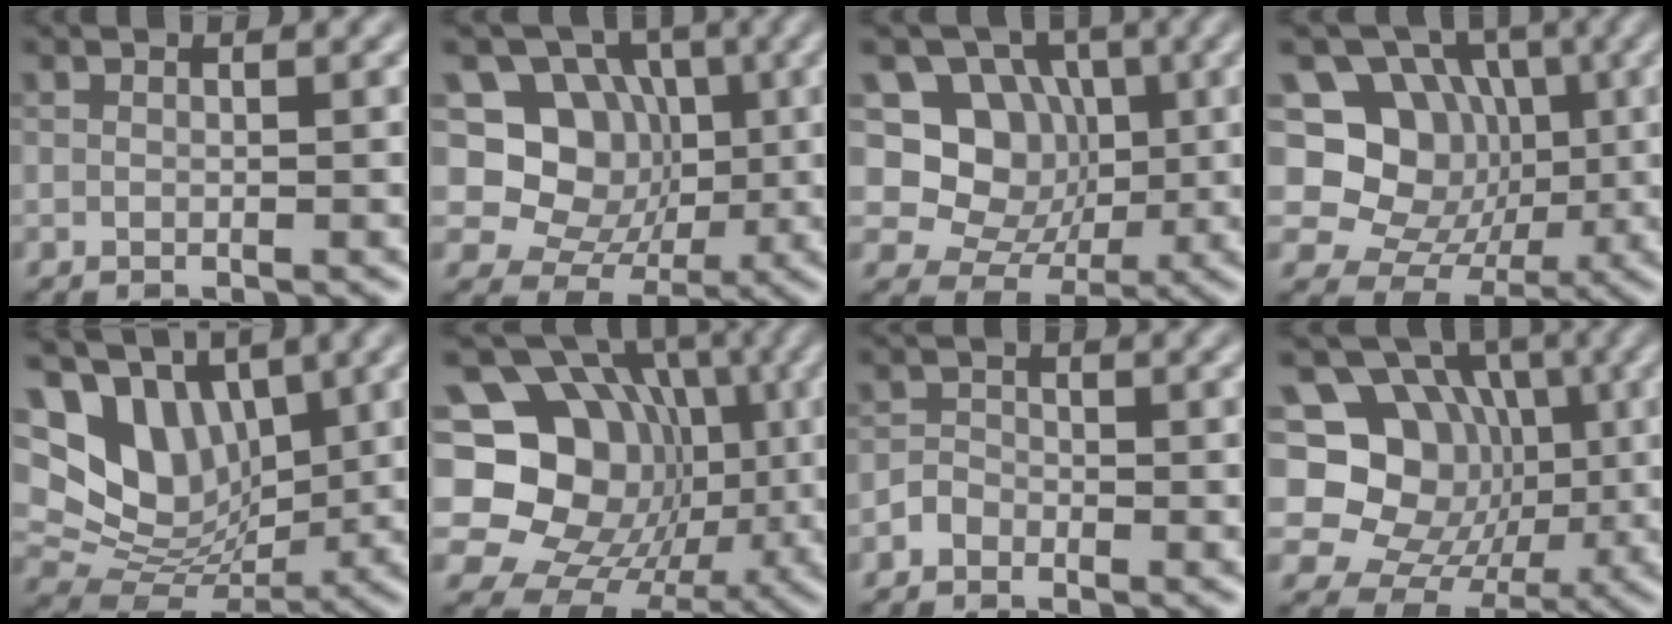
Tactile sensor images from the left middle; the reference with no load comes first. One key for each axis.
{"total": 8.9, "fx": 1.4, "fy": 7.8, "fz": 4.0, "tx": -0.062, "ty": 0.009, "tz": -0.002}
{"total": 8.0, "fx": 1.5, "fy": 7.1, "fz": 3.3, "tx": -0.044, "ty": 0.006, "tz": 0.003}
{"total": 10.6, "fx": 1.2, "fy": 9.4, "fz": 4.8, "tx": -0.067, "ty": 0.018, "tz": -0.011}
{"total": 9.7, "fx": 3.9, "fy": 6.9, "fz": 5.5, "tx": -0.106, "ty": 0.012, "tz": 0.072}
{"total": 17.5, "fx": 0.7, "fy": 15.3, "fz": 8.5, "tx": -0.138, "ty": 0.034, "tz": -0.011}
{"total": 1.2, "fx": -0.9, "fy": 0.8, "fz": 0.3, "tx": -0.001, "ty": 0.004, "tz": -0.020}
{"total": 11.5, "fx": 0.7, "fy": 10.1, "fz": 5.6, "tx": -0.068, "ty": 0.017, "tz": -0.025}